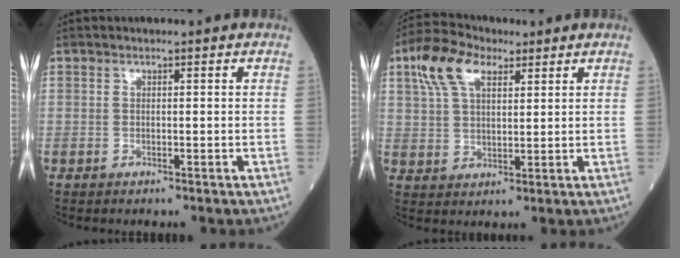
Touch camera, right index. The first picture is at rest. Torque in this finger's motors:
{"motor_torque": [0.54, 0.47, 0.38, 0.10]}